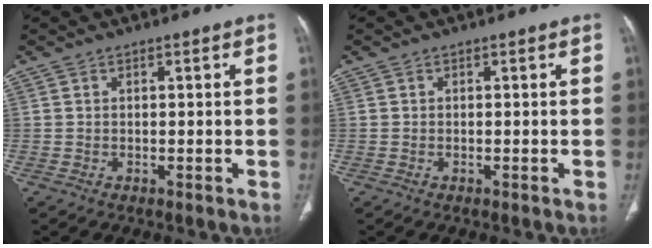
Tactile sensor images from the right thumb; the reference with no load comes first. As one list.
[{"total": 0.0}]